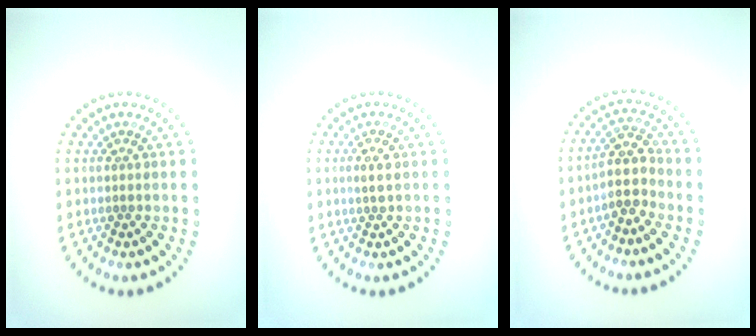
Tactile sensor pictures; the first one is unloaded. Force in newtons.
{"total": 1.2, "press": 1.2, "slide": 0.2}
{"total": 2.7, "press": 2.2, "slide": 1.6}